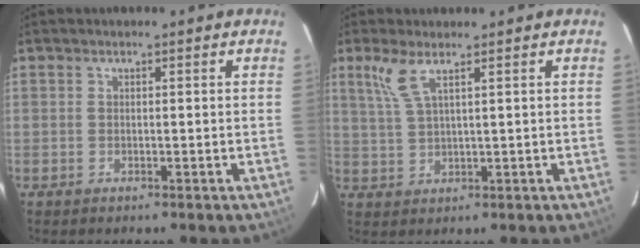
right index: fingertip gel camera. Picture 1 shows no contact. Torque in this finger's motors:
{"motor_torque": [0.51, 0.38, 0.14, 0.08]}